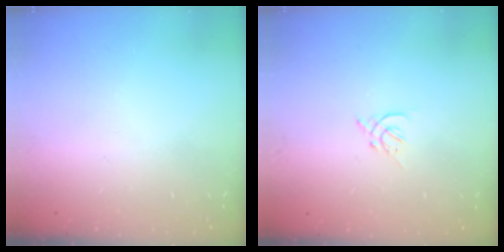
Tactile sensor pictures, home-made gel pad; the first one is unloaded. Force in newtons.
{"total": 2.7, "press": 2.6, "slide": 0.7}